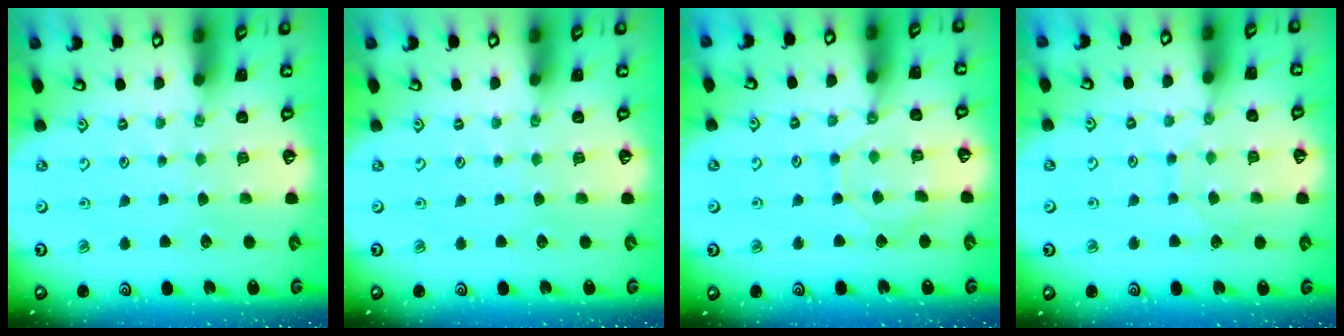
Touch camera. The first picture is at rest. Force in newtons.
{"total": 0.0}
{"total": 8.2, "press": 8.1, "slide": 1.0}
{"total": 6.2, "press": 6.2, "slide": 0.2}